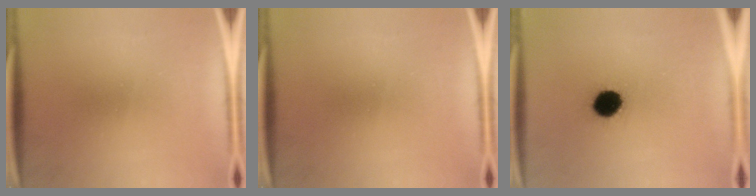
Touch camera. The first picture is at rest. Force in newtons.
{"total": 0.0}
{"total": 6.7}